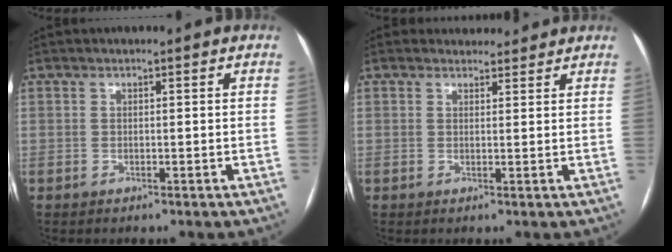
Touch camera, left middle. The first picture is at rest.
{"total": 3.2, "force": [2.9, 1.3, -0.2], "torque": [0.004, 0.008, 0.033]}